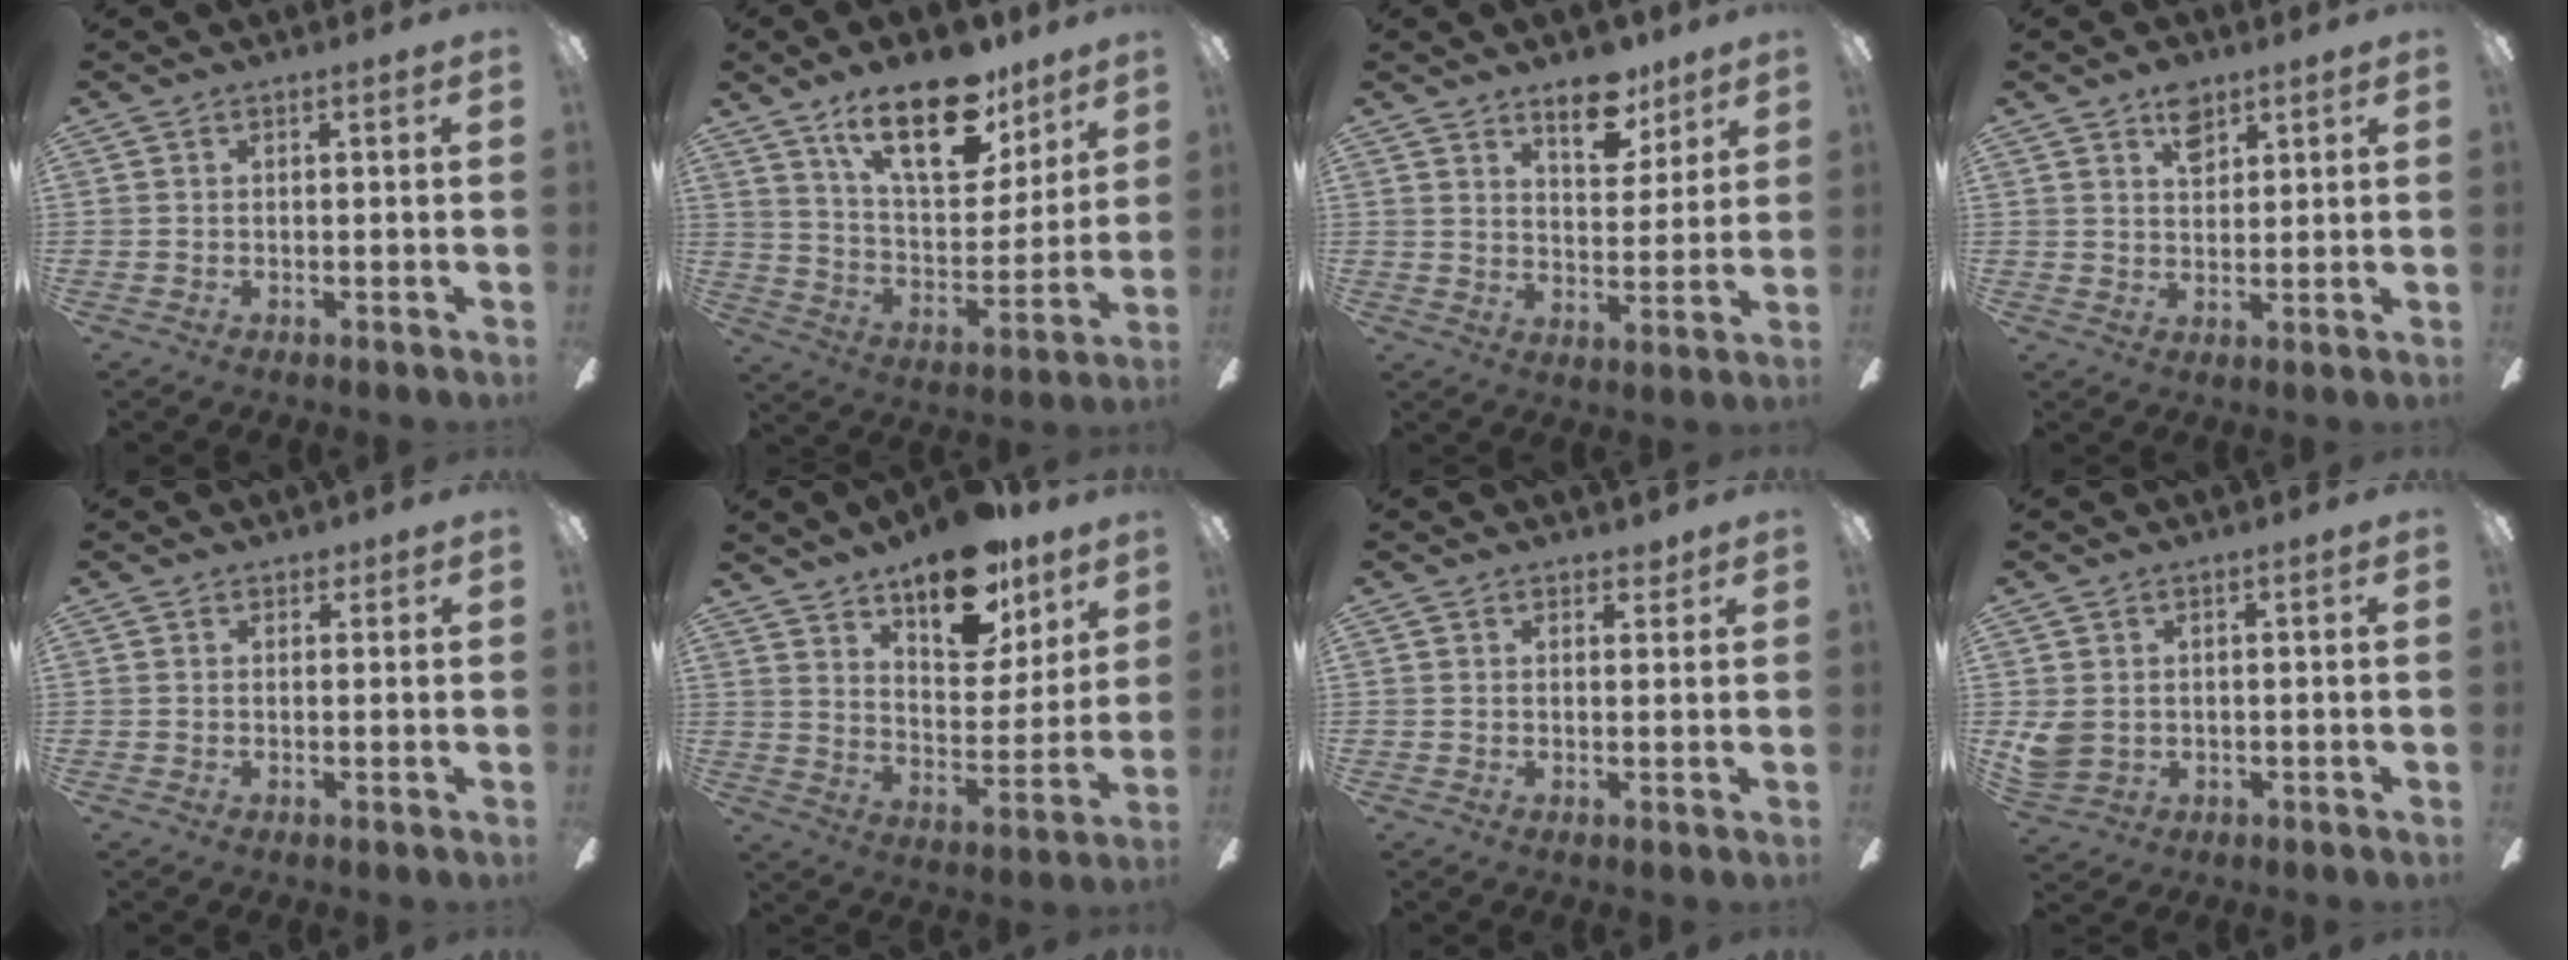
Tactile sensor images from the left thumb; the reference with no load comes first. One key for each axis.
{"total": 22.6, "fx": 14.6, "fy": 10.0, "fz": 14.1, "tx": -0.218, "ty": -0.075, "tz": 0.249}
{"total": 10.3, "fx": 7.3, "fy": 4.9, "fz": 5.5, "tx": -0.061, "ty": -0.037, "tz": 0.124}
{"total": 6.3, "fx": 4.0, "fy": 3.8, "fz": 3.1, "tx": -0.032, "ty": -0.013, "tz": 0.067}
{"total": 1.7, "fx": 1.0, "fy": 1.3, "fz": 0.4, "tx": 0.009, "ty": -0.003, "tz": 0.017}
{"total": 16.9, "fx": 13.0, "fy": 7.1, "fz": 8.1, "tx": -0.112, "ty": -0.081, "tz": 0.225}
{"total": 2.3, "fx": 1.8, "fy": 1.2, "fz": 0.5, "tx": 0.004, "ty": -0.004, "tz": 0.032}
{"total": 4.4, "fx": 1.1, "fy": 3.7, "fz": 2.1, "tx": -0.048, "ty": -0.001, "tz": 0.021}